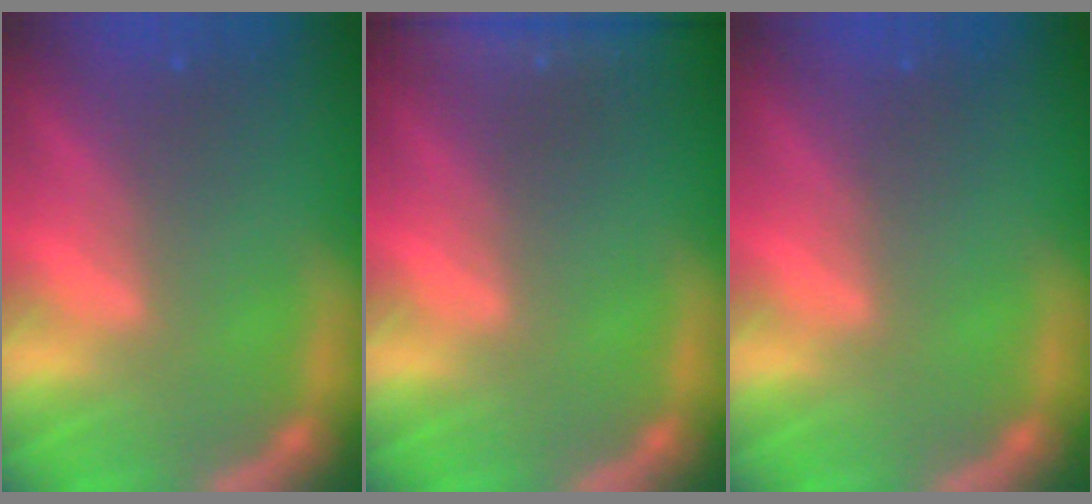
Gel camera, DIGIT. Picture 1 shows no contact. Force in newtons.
{"total": 8.5}
{"total": 0.0}